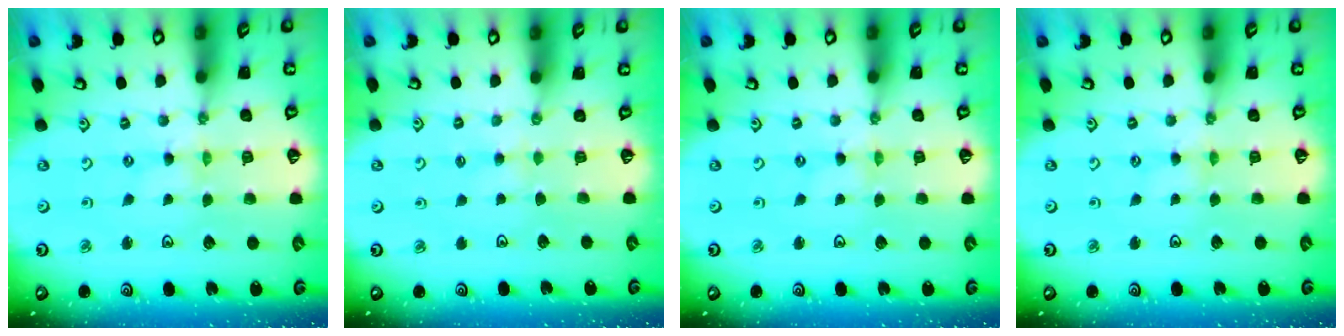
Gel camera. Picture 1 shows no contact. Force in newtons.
{"total": 1.9, "press": 1.9, "slide": 0.3}
{"total": 0.0}
{"total": 1.9, "press": 1.8, "slide": 0.3}